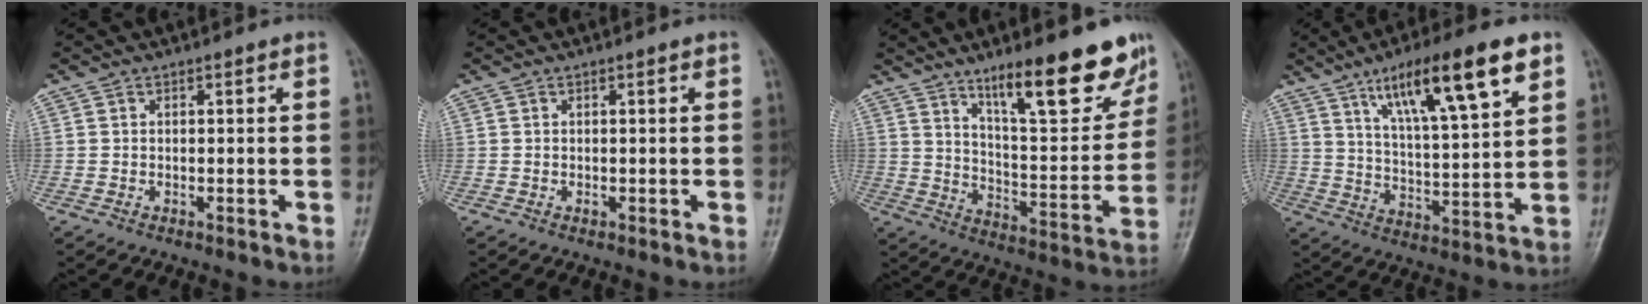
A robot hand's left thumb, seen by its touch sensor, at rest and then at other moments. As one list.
[{"total": 0.5, "force": [0.1, 0.3, 0.4], "torque": [-0.006, 0.000, 0.003]}, {"total": 18.4, "force": [12.4, 4.8, 12.8], "torque": [-0.145, -0.076, 0.198]}, {"total": 17.6, "force": [9.6, 3.9, 14.3], "torque": [-0.220, -0.030, 0.163]}]